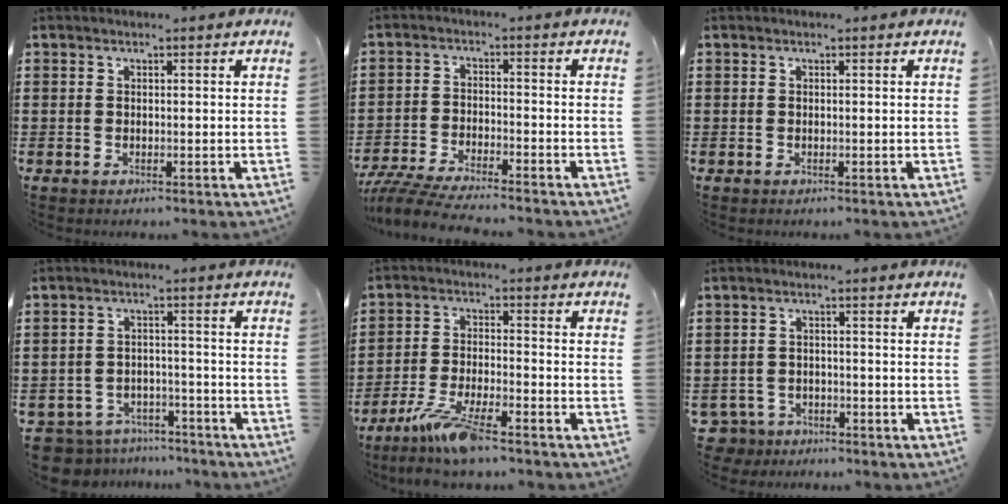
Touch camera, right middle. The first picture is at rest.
{"total": 5.3, "force": [-5.0, 0.1, 1.5], "torque": [-0.045, -0.013, -0.103]}
{"total": 0.0}
{"total": 5.3, "force": [-5.1, 1.1, 0.3], "torque": [-0.029, 0.004, -0.111]}
{"total": 7.8, "force": [-6.0, 1.0, 4.9], "torque": [-0.114, -0.015, -0.117]}
{"total": 2.5, "force": [-2.3, 1.1, 0.0], "torque": [-0.018, -0.005, -0.052]}